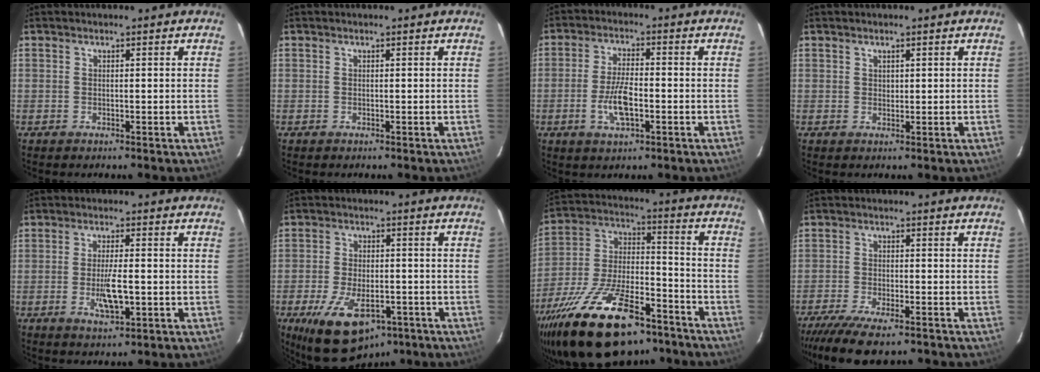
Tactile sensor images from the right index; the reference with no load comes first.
{"total": 0.0}
{"total": 7.1, "force": [-2.2, 2.7, 6.2], "torque": [-0.128, -0.003, -0.042]}
{"total": 1.0, "force": [0.7, 0.7, 0.3], "torque": [-0.002, 0.003, 0.012]}
{"total": 6.1, "force": [-1.5, 1.7, 5.6], "torque": [-0.106, -0.009, -0.024]}
{"total": 15.2, "force": [-8.3, 8.0, 9.9], "torque": [-0.203, -0.020, -0.125]}
{"total": 27.5, "force": [-18.4, 11.3, 17.1], "torque": [-0.333, -0.016, -0.290]}
{"total": 11.4, "force": [-9.2, 2.8, 6.2], "torque": [-0.147, -0.038, -0.159]}